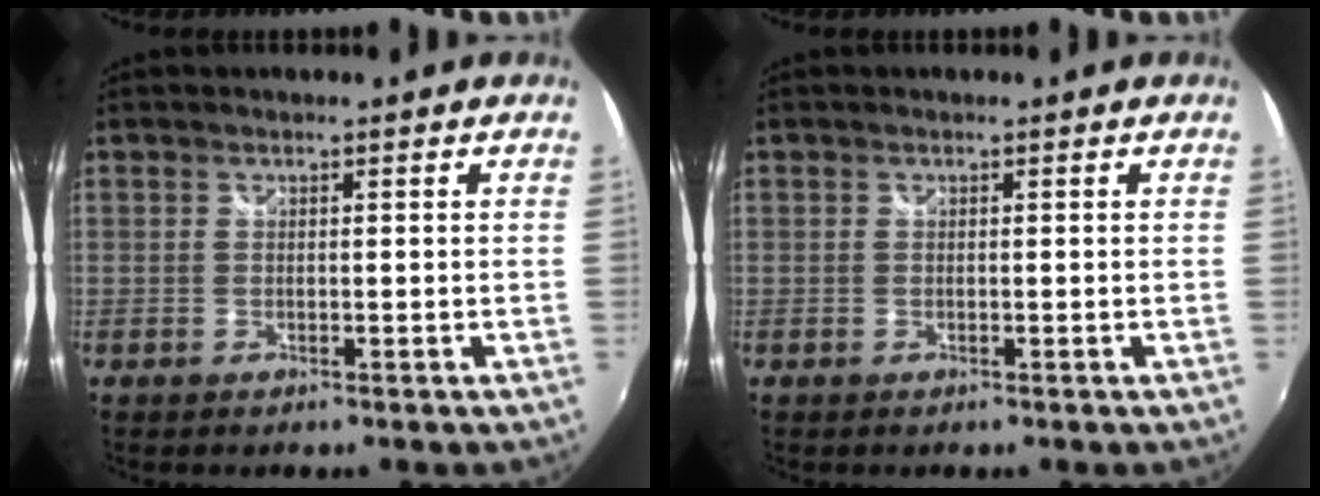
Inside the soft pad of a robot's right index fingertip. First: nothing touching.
{"total": 0.0}